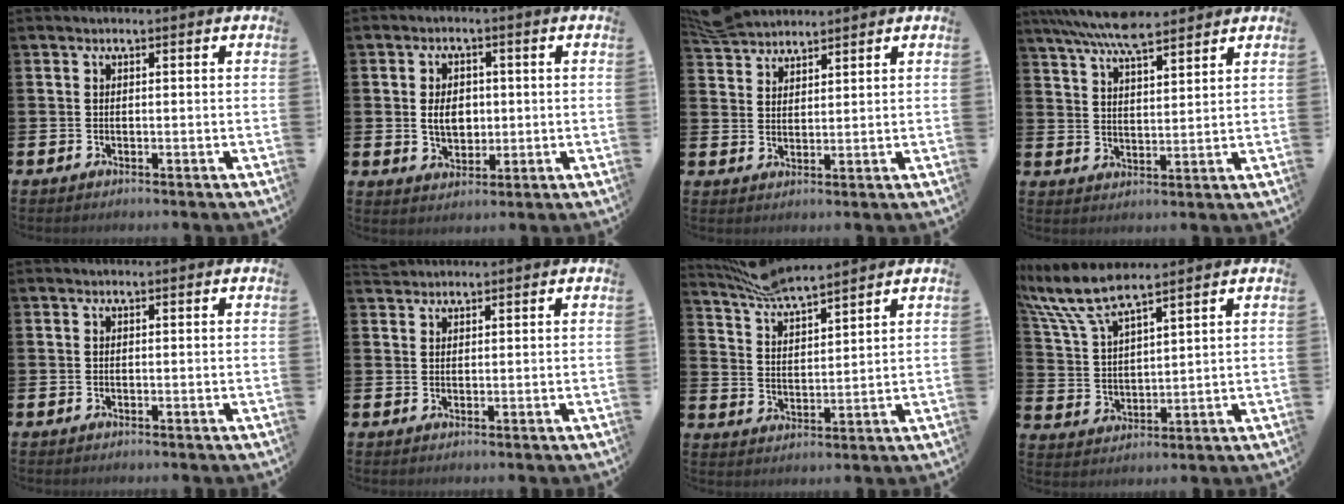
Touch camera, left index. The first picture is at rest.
{"total": 4.3, "force": [0.4, 3.1, 3.0], "torque": [-0.042, 0.004, -0.001]}
{"total": 4.6, "force": [4.5, 0.9, 0.2], "torque": [-0.012, -0.017, 0.085]}
{"total": 7.3, "force": [6.7, 1.2, 2.6], "torque": [-0.062, -0.029, 0.121]}
{"total": 0.0}
{"total": 1.8, "force": [1.7, 0.4, 0.0], "torque": [0.010, -0.003, 0.029]}
{"total": 6.6, "force": [6.4, 0.6, 1.8], "torque": [-0.057, -0.033, 0.115]}
{"total": 8.3, "force": [7.3, 1.7, 3.7], "torque": [-0.102, -0.025, 0.131]}